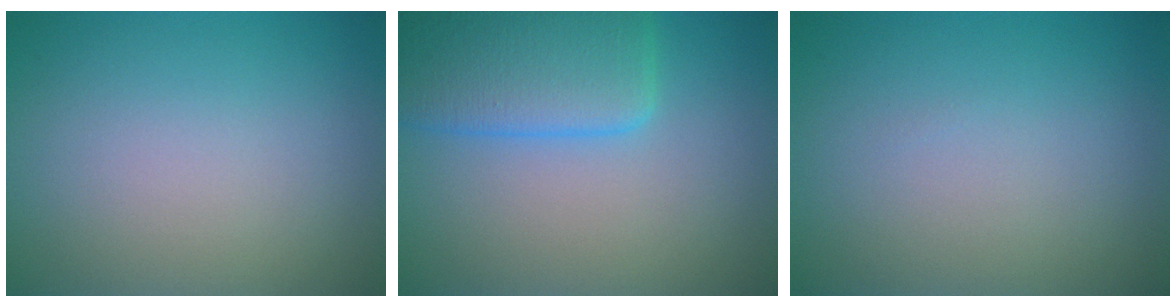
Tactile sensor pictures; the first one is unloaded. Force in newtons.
{"total": 6.3, "press": 6.3, "slide": 0.4}
{"total": 0.0}